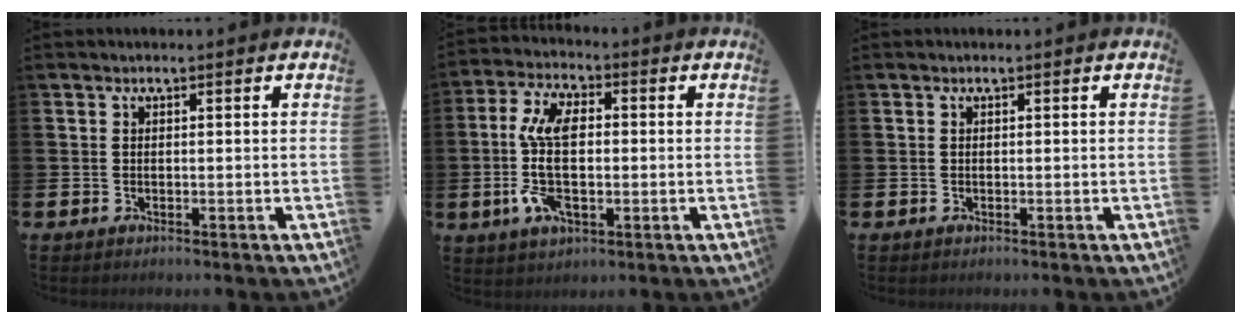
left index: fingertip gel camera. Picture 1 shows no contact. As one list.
[{"total": 10.3, "force": [0.2, 5.1, 8.9], "torque": [-0.190, 0.002, -0.001]}, {"total": 0.0}]